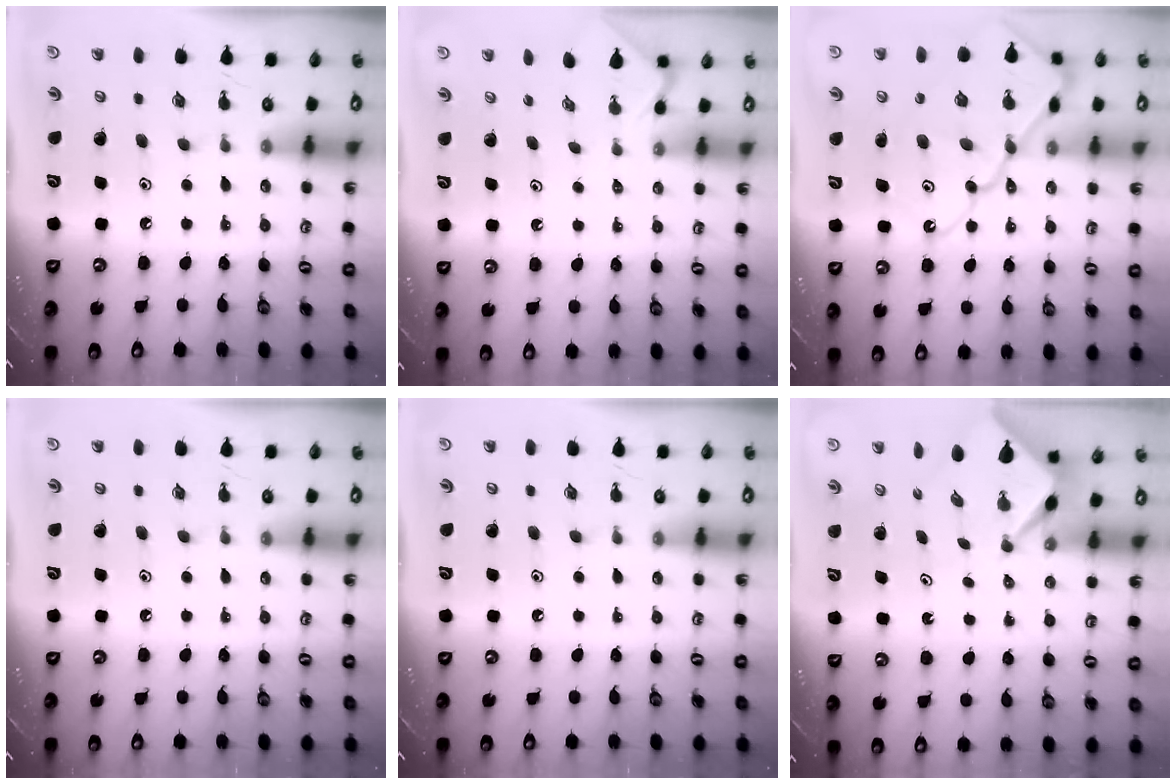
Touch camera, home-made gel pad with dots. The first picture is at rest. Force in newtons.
{"total": 2.4, "press": 2.4, "slide": 0.4}
{"total": 15.5, "press": 15.4, "slide": 1.4}
{"total": 0.0}
{"total": 0.0}
{"total": 2.5, "press": 2.4, "slide": 0.3}